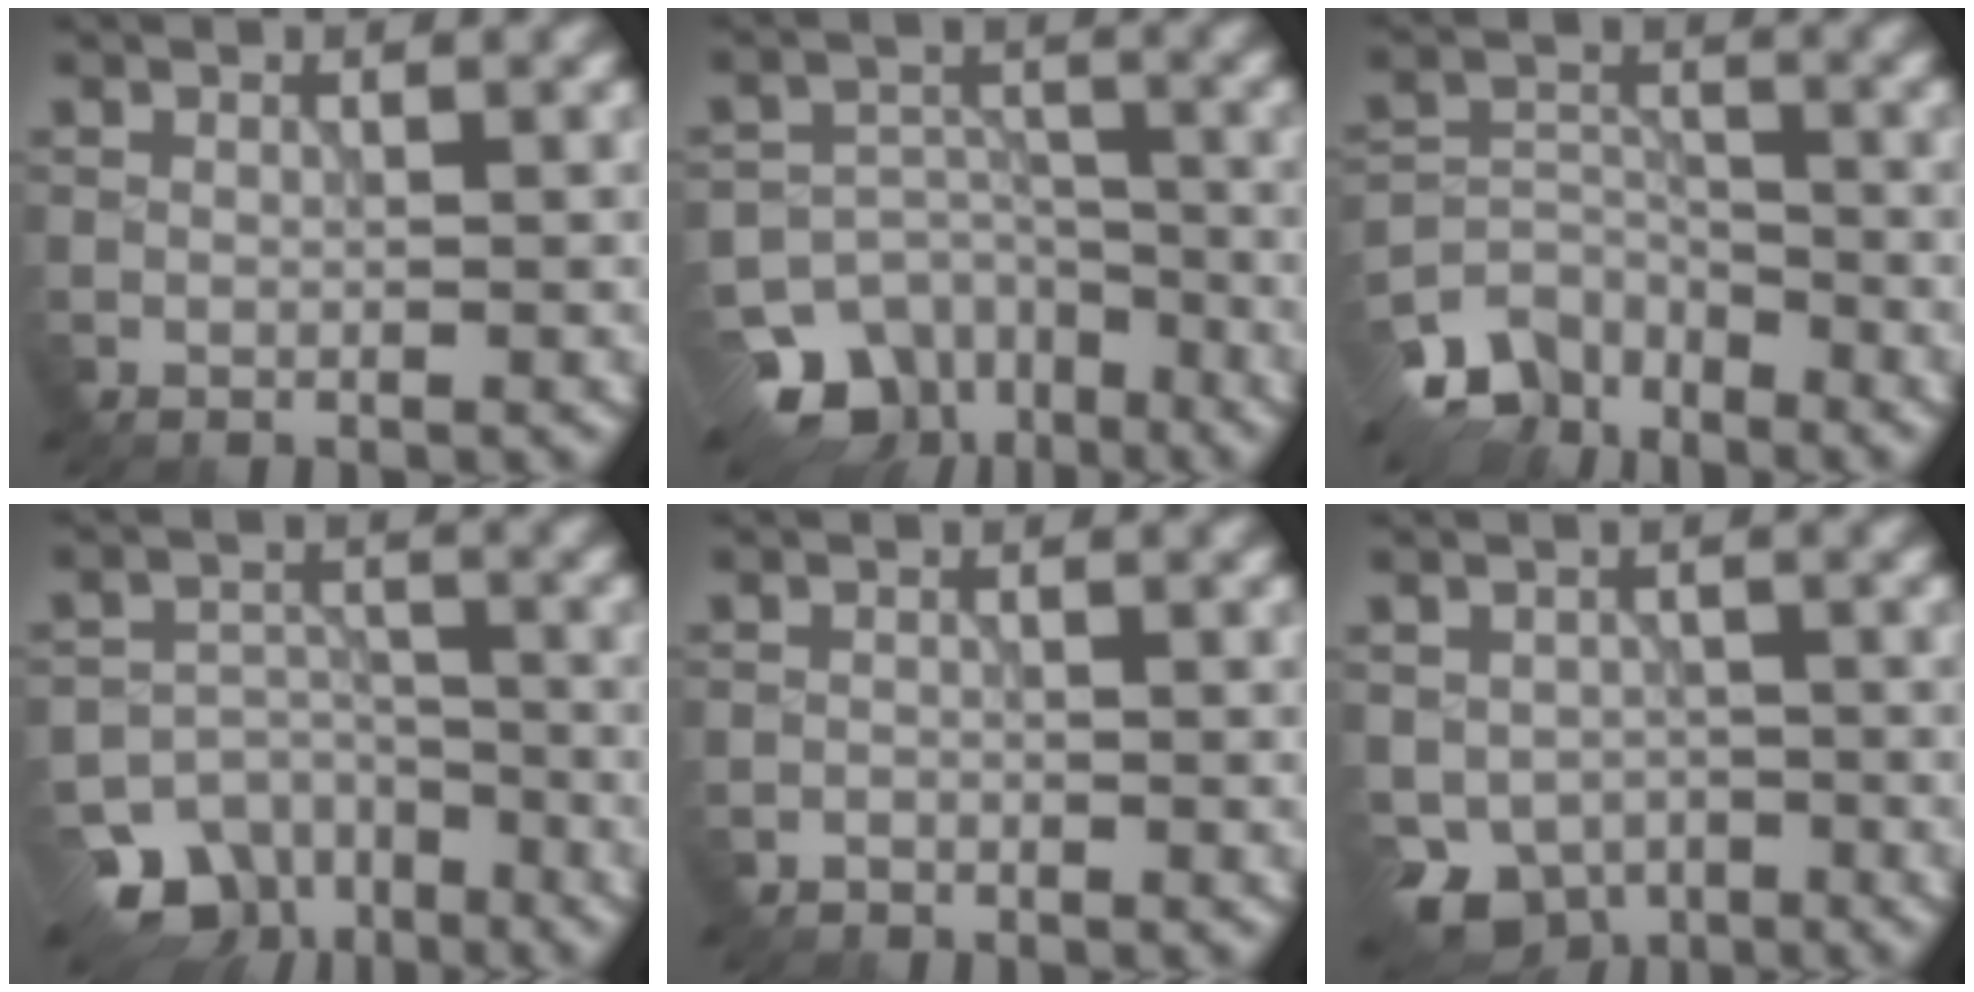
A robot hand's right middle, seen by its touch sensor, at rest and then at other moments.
{"total": 9.7, "force": [-6.5, 6.6, 2.8], "torque": [-0.040, -0.008, -0.102]}
{"total": 7.0, "force": [-5.8, 3.5, 1.9], "torque": [-0.023, -0.009, -0.108]}
{"total": 7.6, "force": [-5.4, 4.9, 2.1], "torque": [-0.010, -0.011, -0.082]}
{"total": 0.8, "force": [-0.7, 0.1, -0.4], "torque": [0.011, -0.003, -0.015]}
{"total": 5.0, "force": [-2.6, 3.8, 2.0], "torque": [-0.031, -0.020, -0.041]}